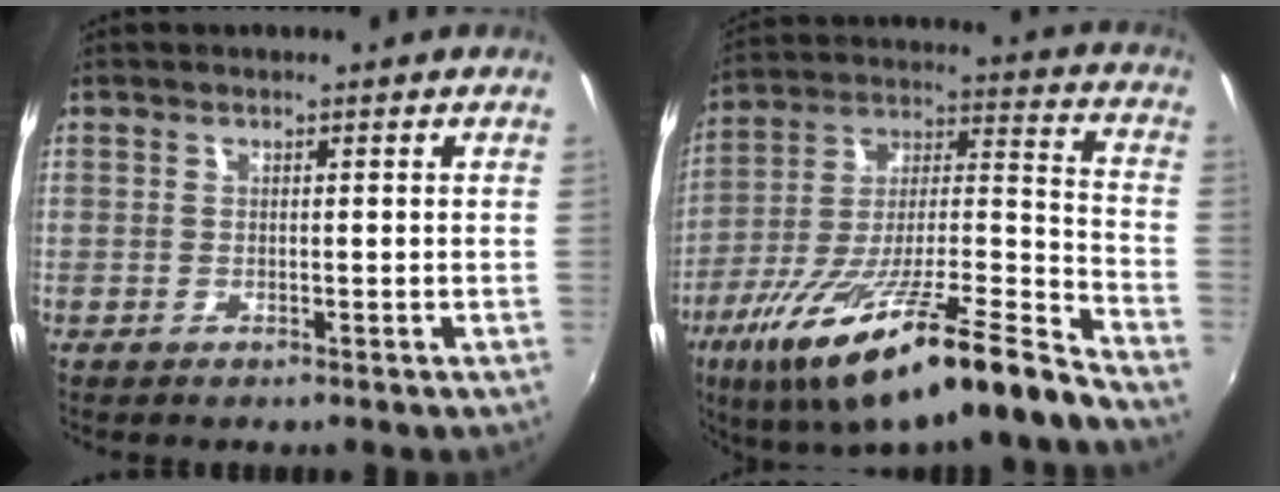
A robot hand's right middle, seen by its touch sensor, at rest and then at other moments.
{"total": 23.8, "force": [-17.1, 1.3, 16.5], "torque": [-0.258, -0.035, -0.286]}